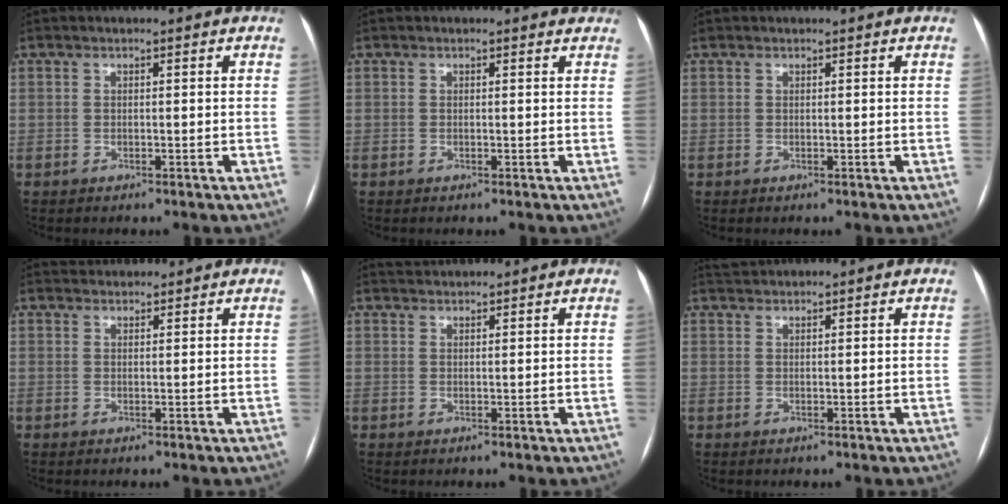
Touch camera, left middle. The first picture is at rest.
{"total": 2.0, "force": [1.9, 0.8, 0.1], "torque": [-0.003, 0.000, 0.004]}
{"total": 0.0}
{"total": 2.3, "force": [2.2, 0.6, -0.1], "torque": [0.000, 0.023, 0.037]}
{"total": 1.8, "force": [1.8, 0.0, -0.2], "torque": [-0.005, 0.017, 0.038]}
{"total": 2.0, "force": [2.0, 0.1, 0.0], "torque": [-0.008, 0.021, 0.042]}